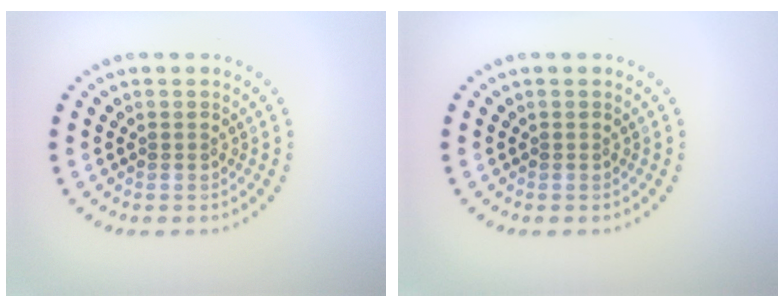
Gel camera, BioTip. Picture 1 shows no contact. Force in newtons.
{"total": 0.0}